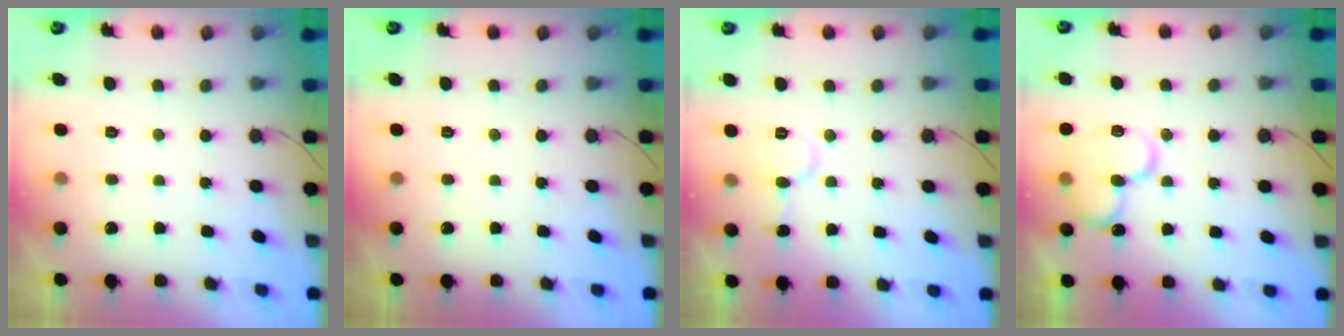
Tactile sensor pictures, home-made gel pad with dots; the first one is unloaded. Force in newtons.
{"total": 0.0}
{"total": 6.7, "press": 6.7, "slide": 0.7}
{"total": 14.0, "press": 13.8, "slide": 2.1}